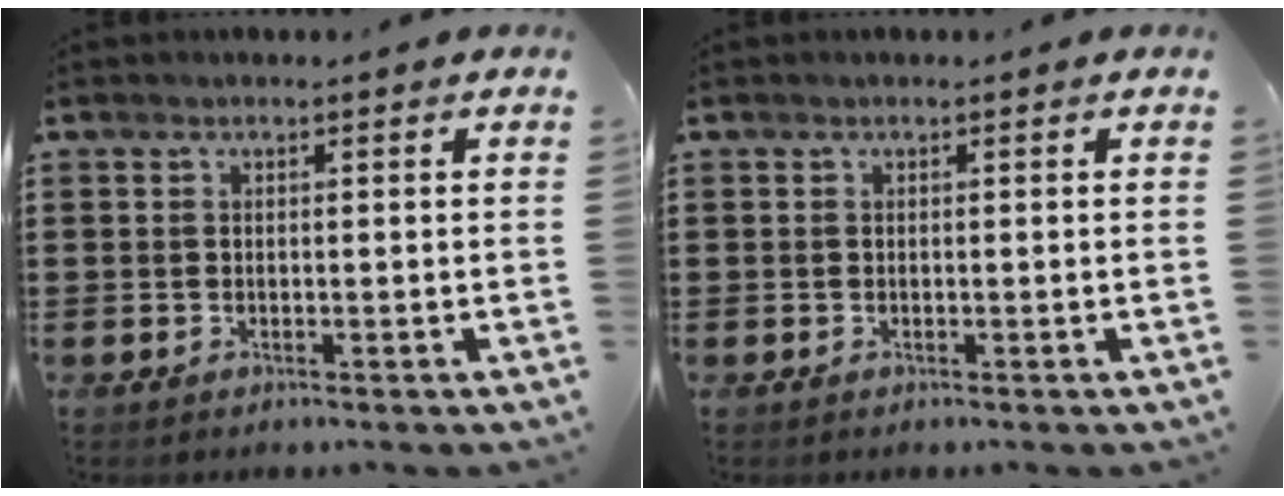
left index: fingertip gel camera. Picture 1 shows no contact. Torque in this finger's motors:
{"motor_torque": [0.00, 0.00, 0.00, 0.00]}